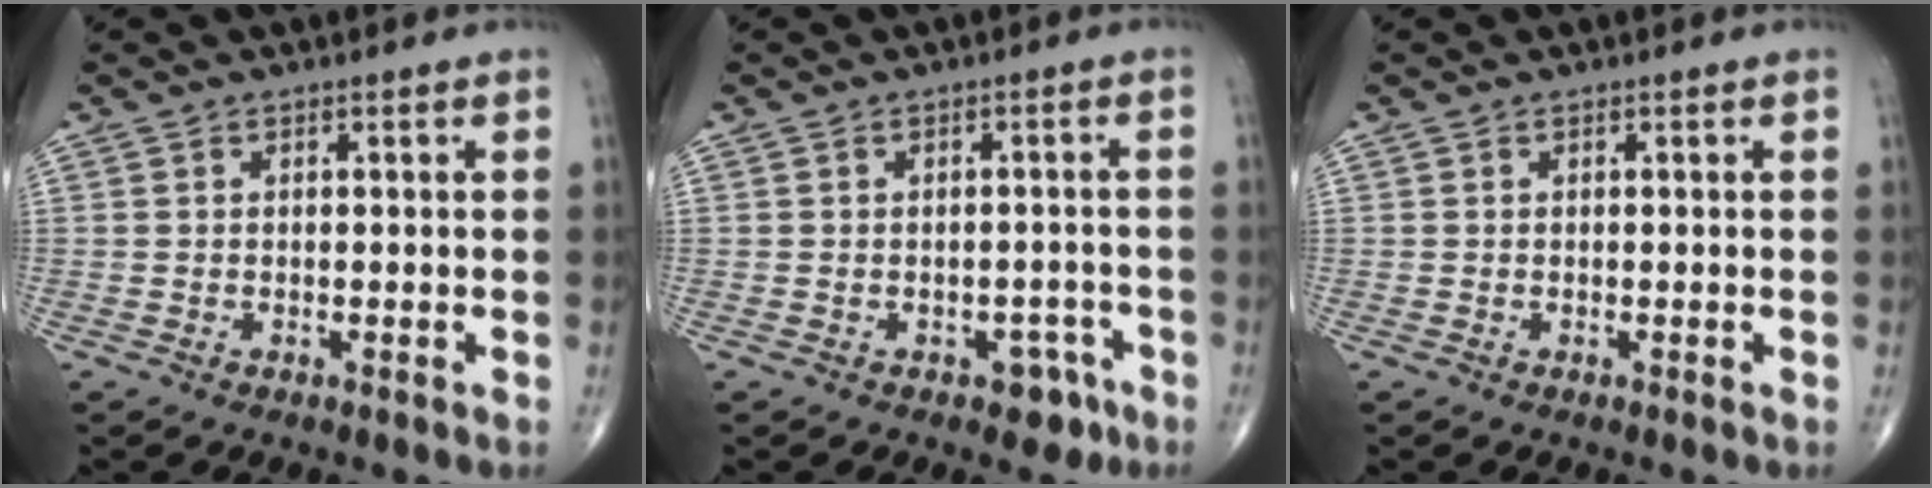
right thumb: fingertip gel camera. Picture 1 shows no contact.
{"total": 4.1, "force": [-2.3, 2.6, 2.1], "torque": [-0.007, 0.018, -0.026]}
{"total": 0.0}